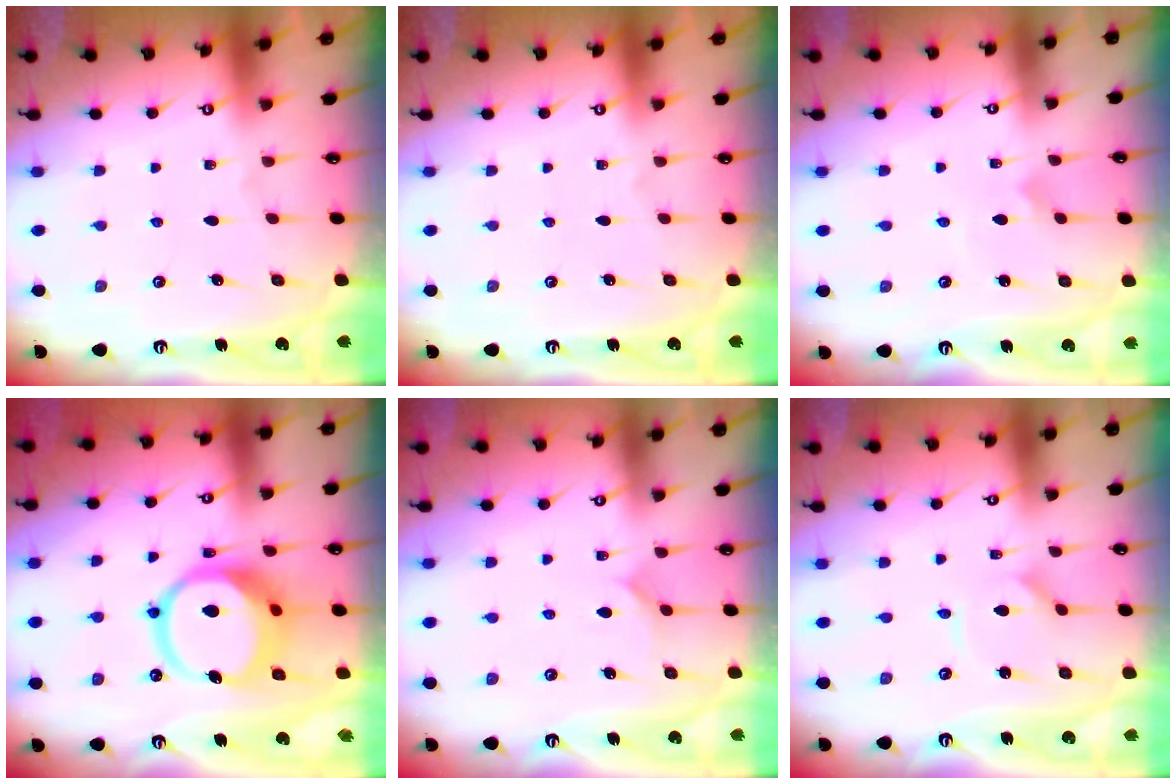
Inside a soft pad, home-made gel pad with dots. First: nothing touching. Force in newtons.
{"total": 0.0}
{"total": 2.9, "press": 2.9, "slide": 0.2}
{"total": 14.8, "press": 14.6, "slide": 2.0}
{"total": 3.9, "press": 3.9, "slide": 0.4}
{"total": 1.6, "press": 1.5, "slide": 0.2}